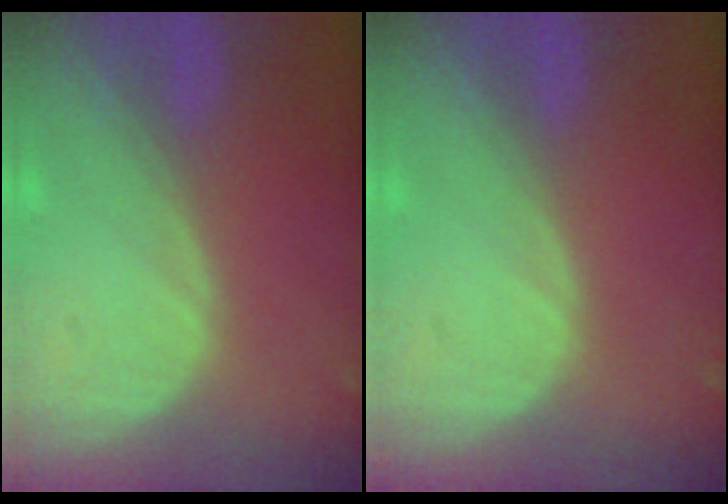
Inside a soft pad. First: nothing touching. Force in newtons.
{"total": 0.0}